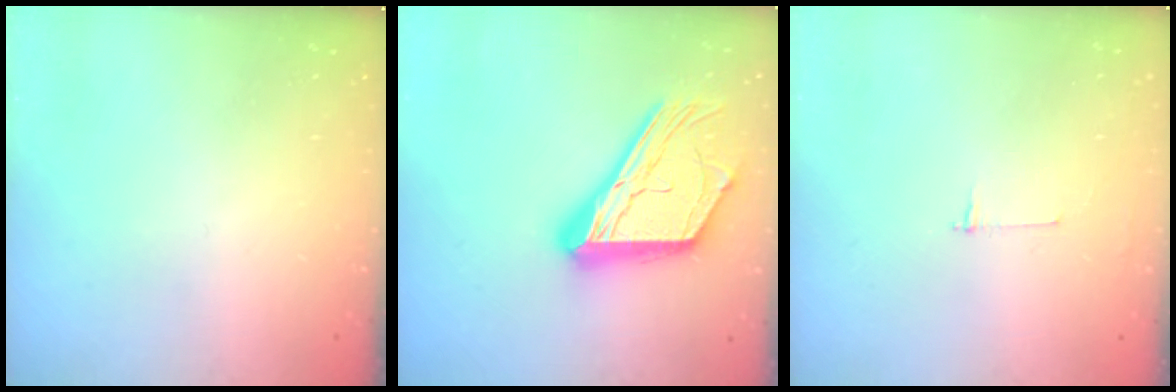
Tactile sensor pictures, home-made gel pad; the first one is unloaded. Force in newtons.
{"total": 23.5, "press": 23.4, "slide": 2.1}
{"total": 2.7, "press": 2.7, "slide": 0.3}